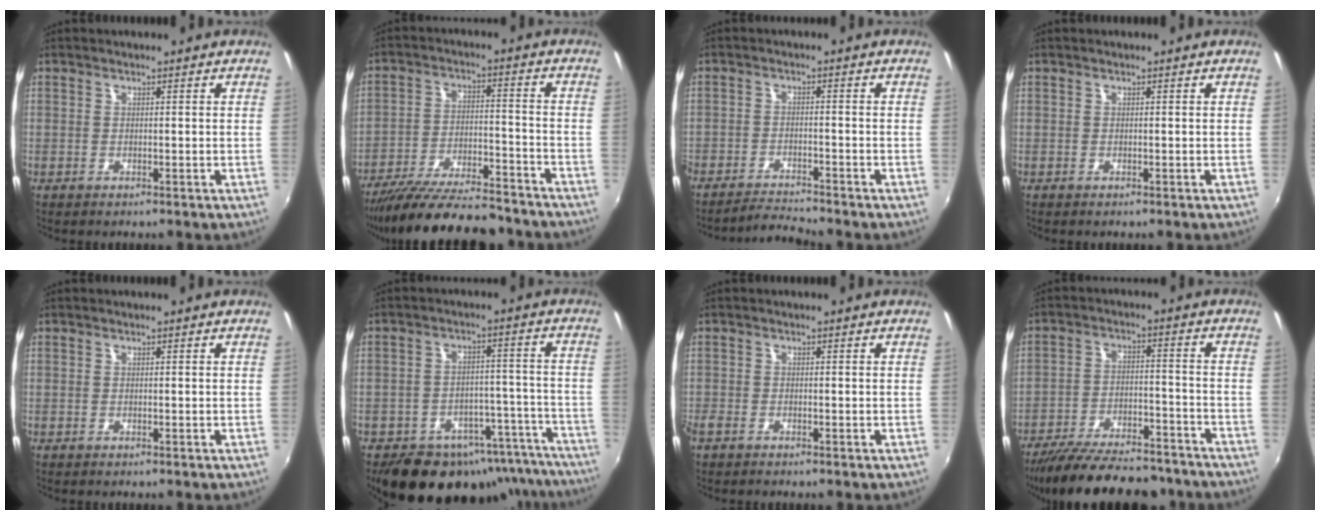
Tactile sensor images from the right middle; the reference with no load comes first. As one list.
[{"total": 19.9, "force": [-17.3, 3.6, 9.1], "torque": [-0.175, -0.034, -0.263]}, {"total": 4.9, "force": [-4.8, -0.5, 0.7], "torque": [-0.036, -0.010, -0.089]}, {"total": 0.0}, {"total": 0.0}, {"total": 23.0, "force": [-18.8, 10.6, 8.0], "torque": [-0.135, 0.043, -0.221]}, {"total": 1.9, "force": [-1.5, 0.7, 0.8], "torque": [-0.020, -0.008, -0.031]}, {"total": 22.4, "force": [-19.2, 6.0, 9.7], "torque": [-0.187, -0.020, -0.270]}]